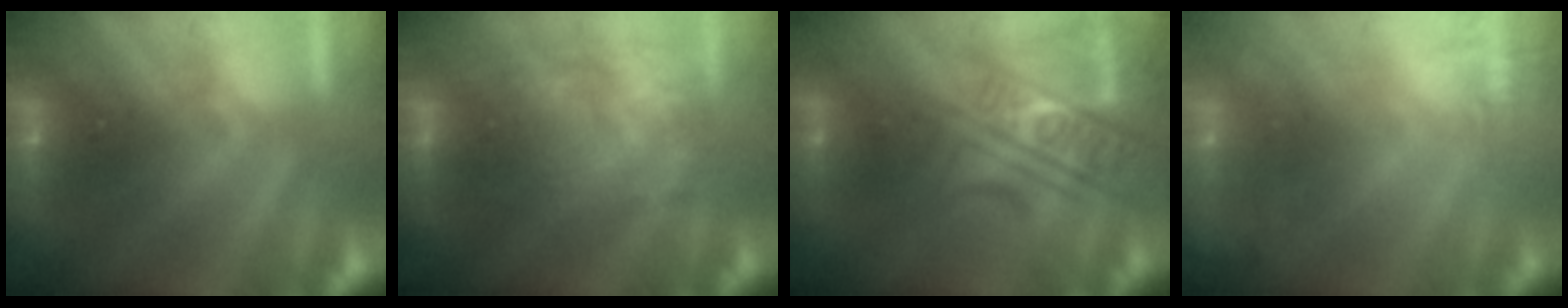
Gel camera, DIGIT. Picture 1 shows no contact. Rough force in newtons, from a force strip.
{"total": 2.2}
{"total": 2.4}
{"total": 2.4}